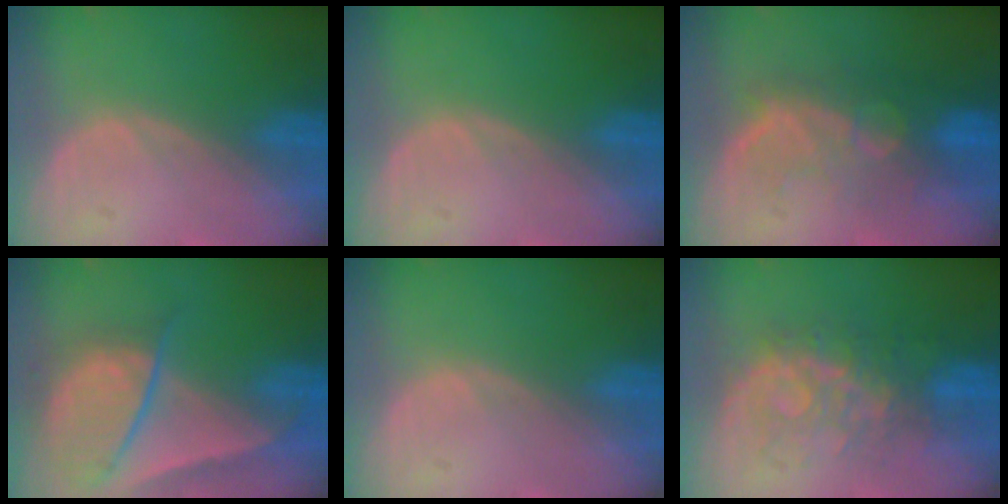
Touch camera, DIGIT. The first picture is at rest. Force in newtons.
{"total": 0.0}
{"total": 9.9, "press": 8.4, "slide": 5.1}
{"total": 9.4, "press": 8.1, "slide": 4.8}
{"total": 0.0}
{"total": 7.7, "press": 7.6, "slide": 0.7}